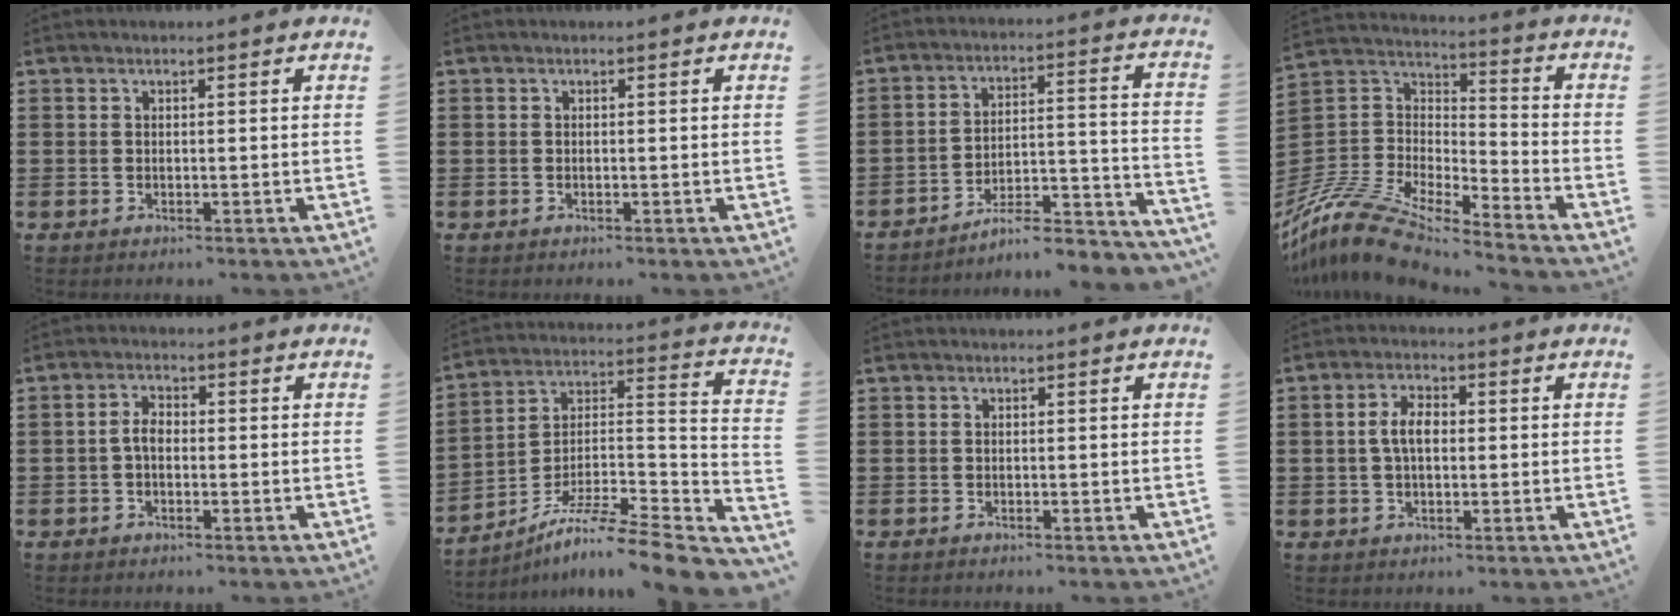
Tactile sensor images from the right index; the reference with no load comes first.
{"total": 0.0}
{"total": 6.3, "force": [-5.7, 1.0, 2.6], "torque": [-0.039, -0.003, -0.111]}
{"total": 11.9, "force": [-10.9, 2.2, 4.3], "torque": [-0.119, 0.008, -0.226]}
{"total": 2.7, "force": [-0.6, 1.5, 2.2], "torque": [-0.050, 0.001, -0.014]}
{"total": 8.9, "force": [-7.2, 0.9, 5.2], "torque": [-0.087, 0.000, -0.144]}
{"total": 0.0}
{"total": 4.4, "force": [0.2, 2.3, 3.7], "torque": [-0.081, 0.006, -0.002]}